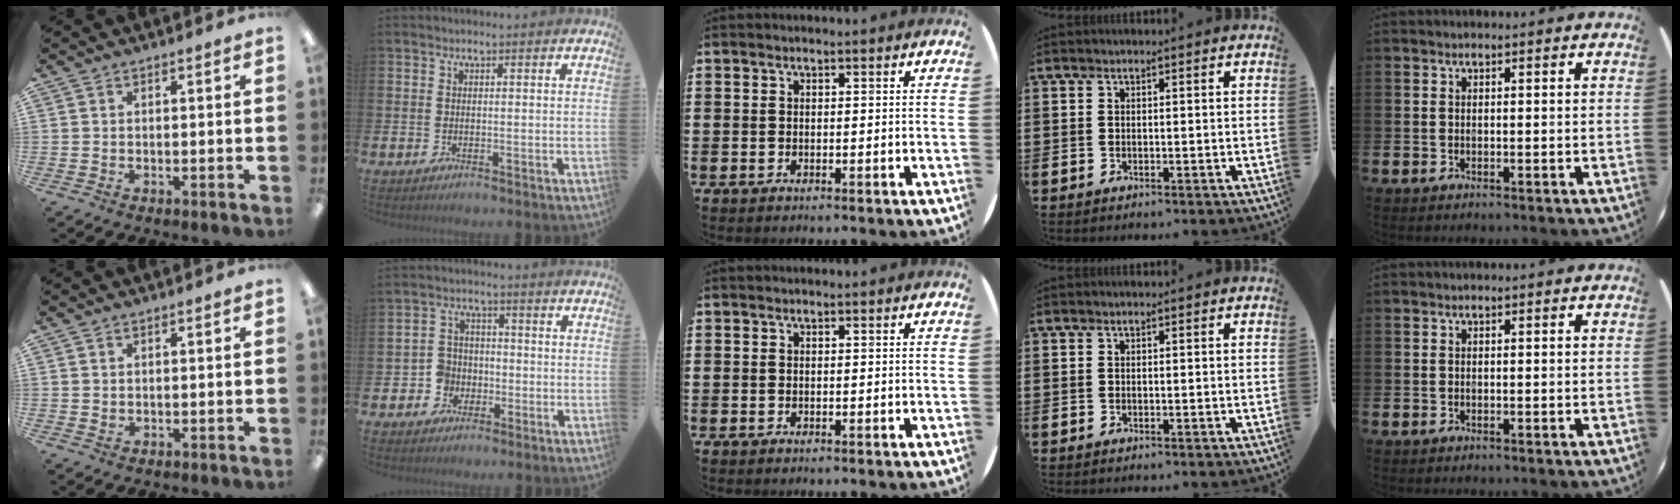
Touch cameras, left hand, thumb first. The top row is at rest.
{"thumb": {"total": 0.8, "force": [0.6, 0.4, 0.4], "torque": [-0.009, 0.001, 0.010]}, "index": {"total": 4.3, "force": [-1.6, 3.9, 0.7], "torque": [-0.022, 0.005, -0.034]}}